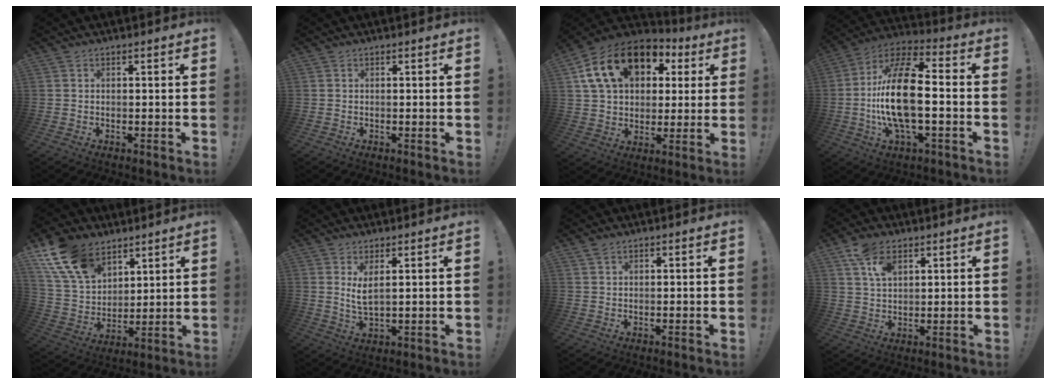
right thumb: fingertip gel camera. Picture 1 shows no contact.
{"total": 0.0}
{"total": 20.1, "force": [8.2, 13.9, 12.0], "torque": [-0.194, -0.015, 0.156]}
{"total": 20.2, "force": [-2.2, 8.2, 18.3], "torque": [-0.356, 0.006, -0.043]}
{"total": 16.5, "force": [10.5, 10.0, 7.9], "torque": [-0.167, -0.055, 0.202]}
{"total": 4.7, "force": [2.7, 1.0, 3.8], "torque": [-0.063, -0.015, 0.045]}
{"total": 1.6, "force": [1.3, 0.6, 0.7], "torque": [-0.008, -0.005, 0.024]}
{"total": 8.2, "force": [4.9, 4.4, 5.0], "torque": [-0.084, -0.016, 0.092]}